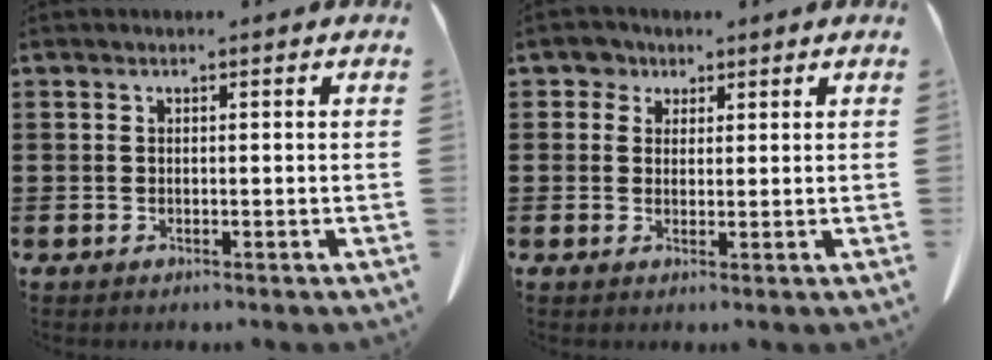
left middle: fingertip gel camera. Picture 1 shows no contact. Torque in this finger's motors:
{"motor_torque": [0.03, -0.05, 0.01, 0.00]}